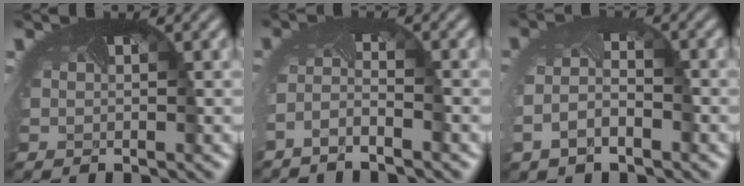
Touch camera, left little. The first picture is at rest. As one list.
[{"total": 2.1, "force": [-2.0, -0.3, 0.8], "torque": [-0.024, -0.006, -0.044]}, {"total": 3.2, "force": [-1.5, 1.6, 2.3], "torque": [-0.056, -0.008, -0.028]}]